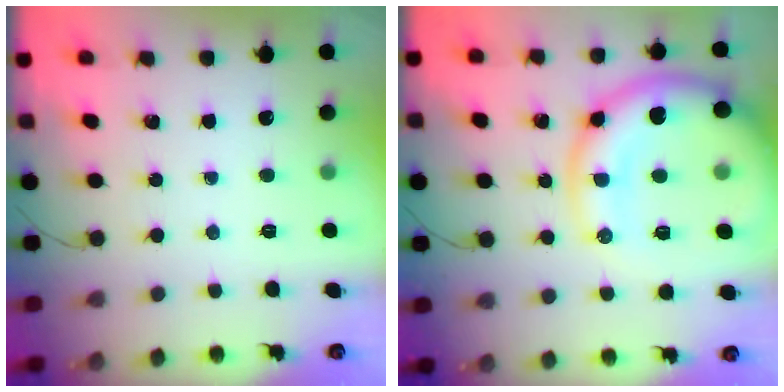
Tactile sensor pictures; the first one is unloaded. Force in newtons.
{"total": 17.5, "press": 17.3, "slide": 2.9}